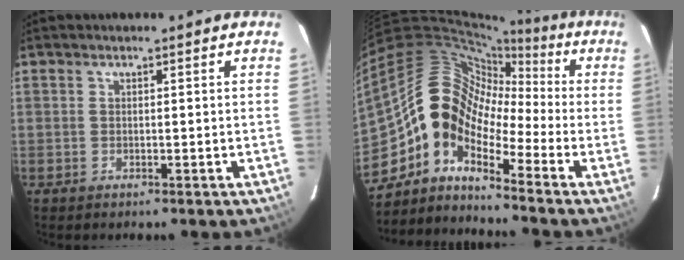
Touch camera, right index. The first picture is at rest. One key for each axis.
{"total": 11.9, "fx": -5.2, "fy": 7.2, "fz": 7.8, "tx": -0.125, "ty": 0.021, "tz": -0.124}